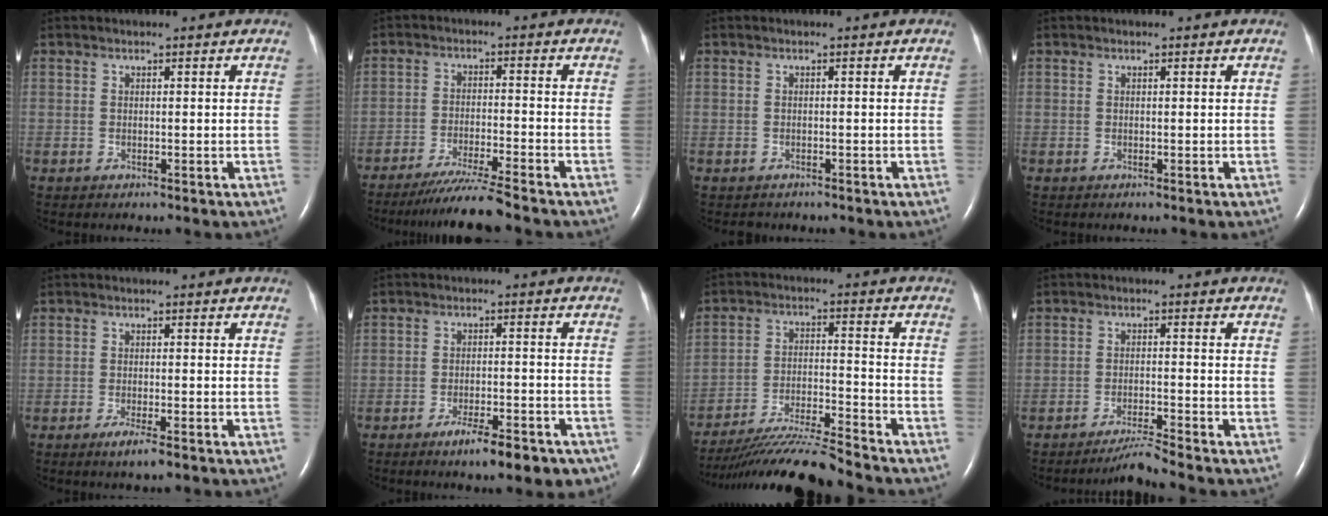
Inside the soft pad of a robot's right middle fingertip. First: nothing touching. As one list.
[{"total": 7.2, "force": [-6.3, -1.5, 3.3], "torque": [-0.054, -0.029, -0.109]}, {"total": 0.6, "force": [-0.6, 0.3, 0.2], "torque": [-0.008, -0.002, -0.007]}, {"total": 0.0}, {"total": 2.8, "force": [-1.8, 0.1, 2.2], "torque": [-0.039, -0.007, -0.030]}, {"total": 8.1, "force": [-5.8, 1.7, 5.4], "torque": [-0.064, -0.004, -0.082]}, {"total": 12.8, "force": [-12.0, -1.2, 4.5], "torque": [-0.076, -0.010, -0.211]}, {"total": 3.8, "force": [-3.4, -1.6, 0.7], "torque": [-0.018, -0.019, -0.062]}]